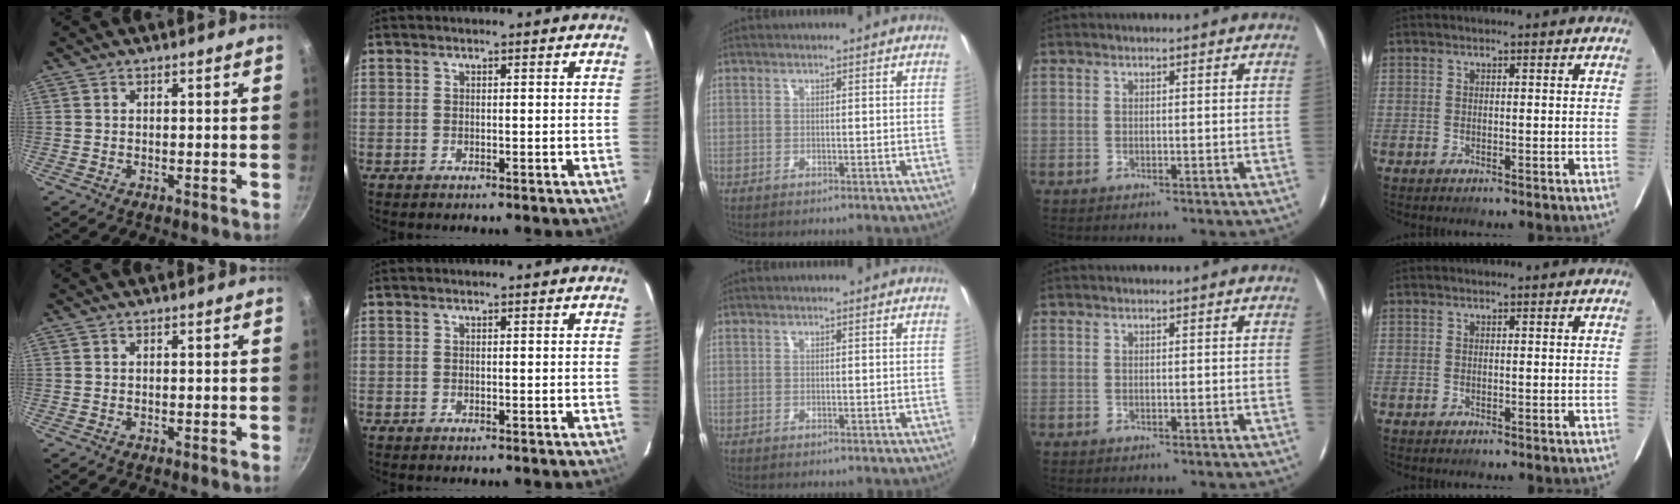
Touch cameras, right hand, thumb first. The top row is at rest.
{}